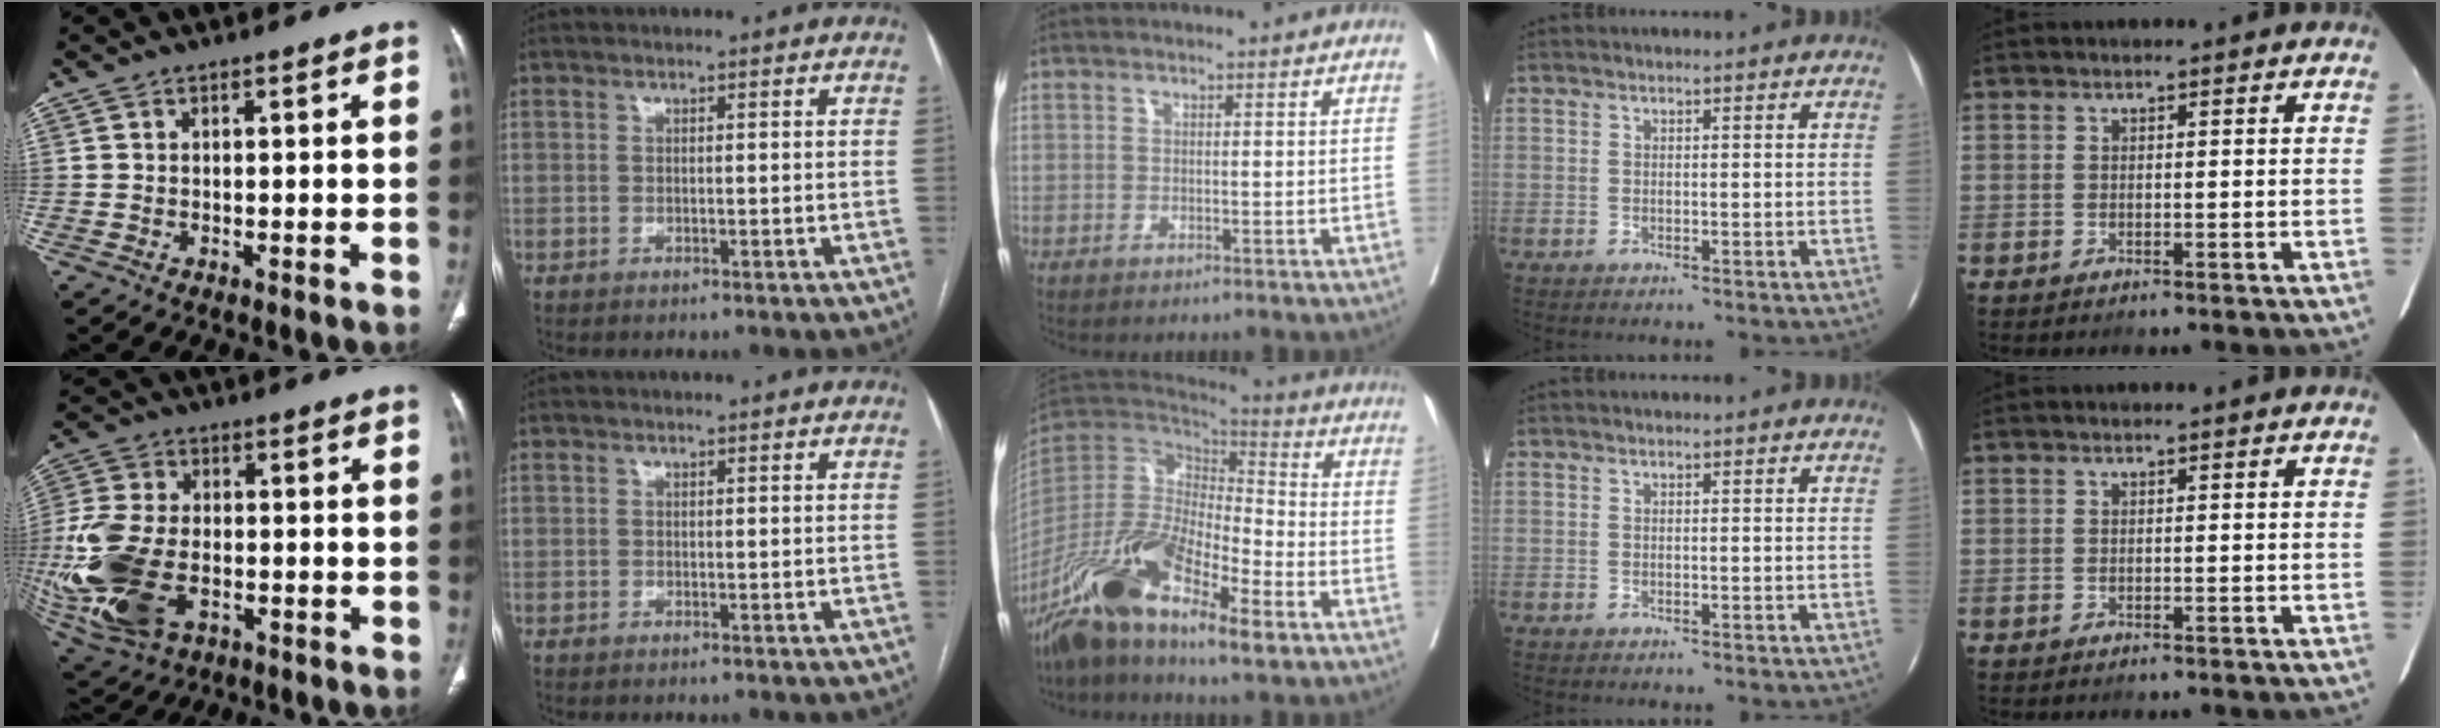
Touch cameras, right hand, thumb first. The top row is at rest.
{"thumb": {"total": 20.5, "force": [-4.8, 12.3, 15.6], "torque": [-0.367, -0.005, -0.073]}, "middle": {"total": 17.2, "force": [-10.1, 4.5, 13.2], "torque": [-0.271, -0.012, -0.190]}}